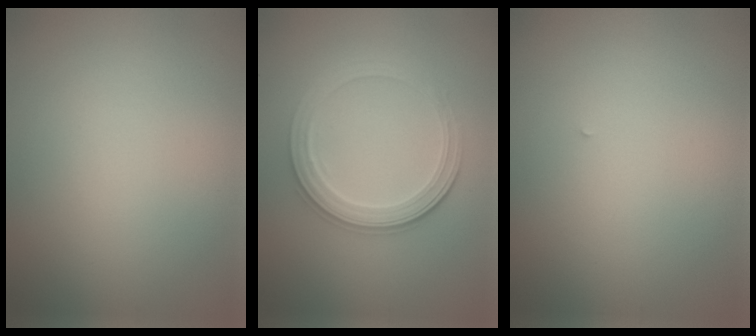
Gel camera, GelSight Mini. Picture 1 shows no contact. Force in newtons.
{"total": 3.9, "press": 3.4, "slide": 1.9}
{"total": 0.0}